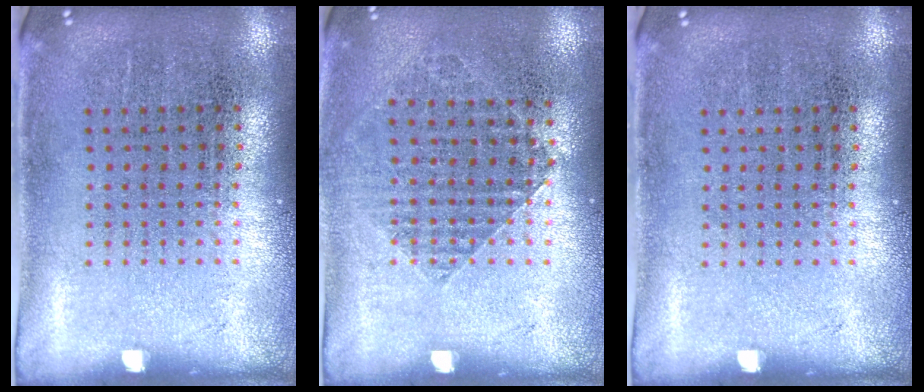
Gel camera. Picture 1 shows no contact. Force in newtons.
{"total": 0.9, "press": 0.9, "slide": 0.2}
{"total": 0.0}